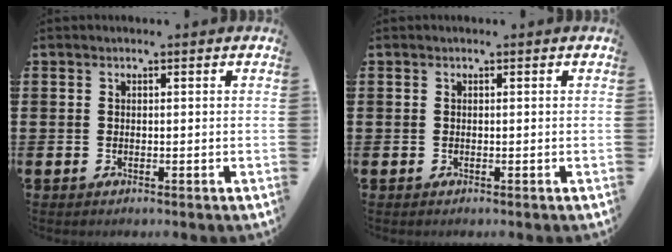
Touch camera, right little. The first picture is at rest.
{"total": 0.0}